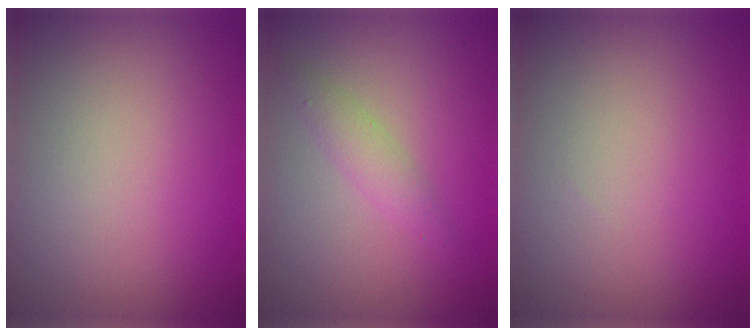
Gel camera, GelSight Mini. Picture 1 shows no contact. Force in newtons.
{"total": 1.7, "press": 1.7, "slide": 0.0}
{"total": 0.0}